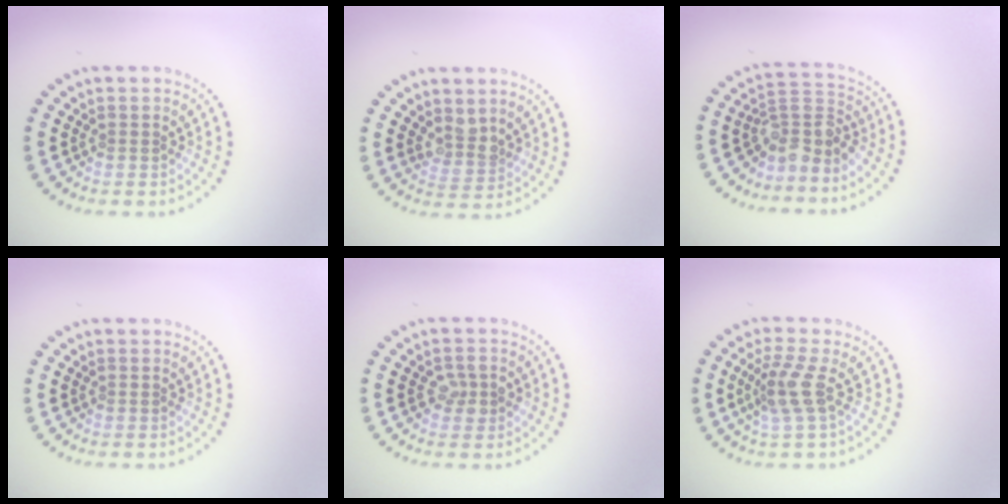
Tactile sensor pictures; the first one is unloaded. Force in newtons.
{"total": 1.9, "press": 1.6, "slide": 0.9}
{"total": 3.7, "press": 2.8, "slide": 2.5}
{"total": 0.0}
{"total": 2.0, "press": 1.9, "slide": 0.3}
{"total": 2.9, "press": 2.2, "slide": 1.9}